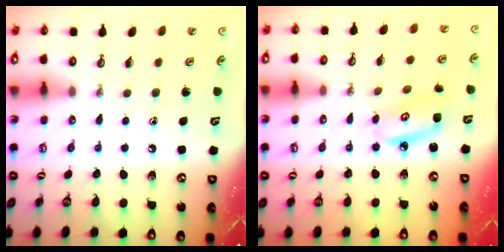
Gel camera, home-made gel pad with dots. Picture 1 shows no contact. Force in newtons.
{"total": 6.0, "press": 6.0, "slide": 0.2}